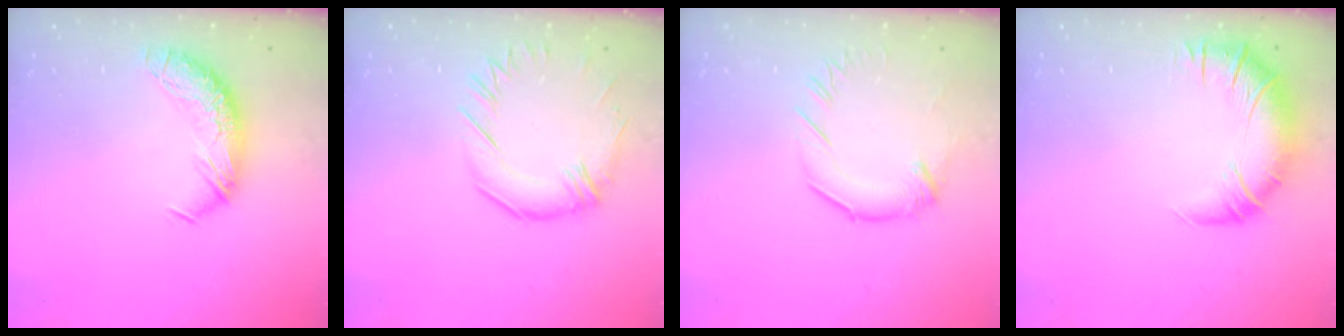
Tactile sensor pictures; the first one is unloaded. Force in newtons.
{"total": 0.9, "press": 0.0, "slide": 0.9}
{"total": 1.9, "press": 1.8, "slide": 0.7}
{"total": 3.2, "press": 1.4, "slide": 2.9}